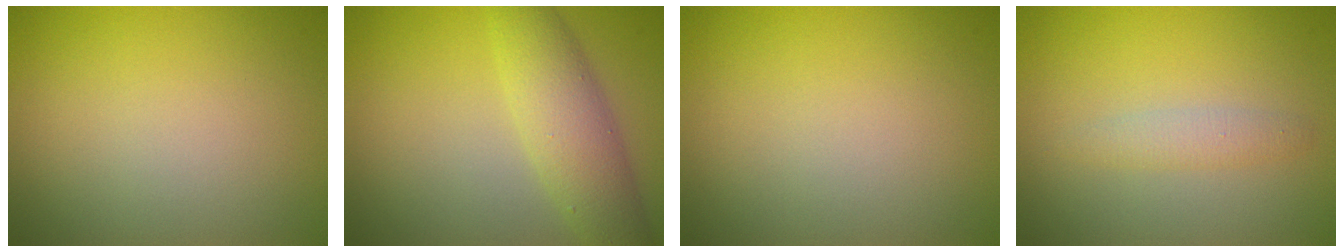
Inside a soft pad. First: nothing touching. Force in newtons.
{"total": 4.7, "press": 4.7, "slide": 0.3}
{"total": 0.0}
{"total": 1.5, "press": 1.5, "slide": 0.0}